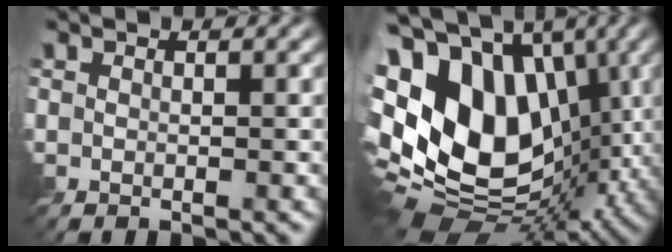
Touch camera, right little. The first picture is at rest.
{"total": 19.0, "force": [1.0, 13.4, 13.5], "torque": [-0.258, 0.010, 0.038]}